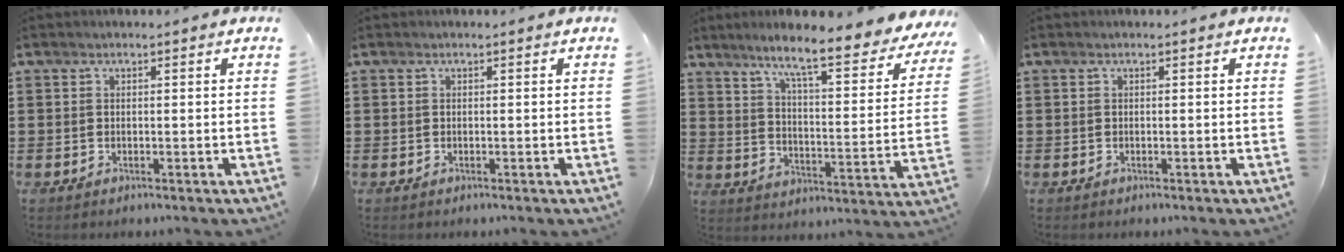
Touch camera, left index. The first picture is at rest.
{"total": 0.0}
{"total": 8.4, "force": [7.0, -0.3, 4.6], "torque": [-0.103, -0.057, 0.107]}
{"total": 0.0}